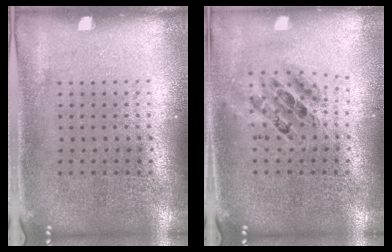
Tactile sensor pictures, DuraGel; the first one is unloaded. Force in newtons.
{"total": 0.7, "press": 0.7, "slide": 0.1}